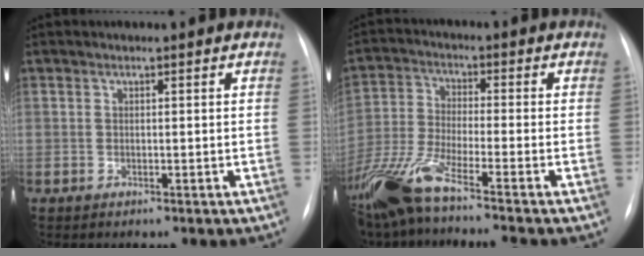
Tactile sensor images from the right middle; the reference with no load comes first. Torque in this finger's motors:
{"motor_torque": [1.08, -1.05, 0.44, 0.16]}